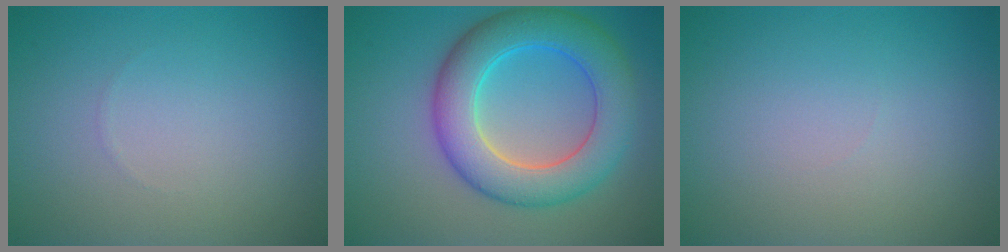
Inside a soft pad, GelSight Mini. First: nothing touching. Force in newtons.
{"total": 7.9, "press": 7.9, "slide": 0.2}
{"total": 0.0}